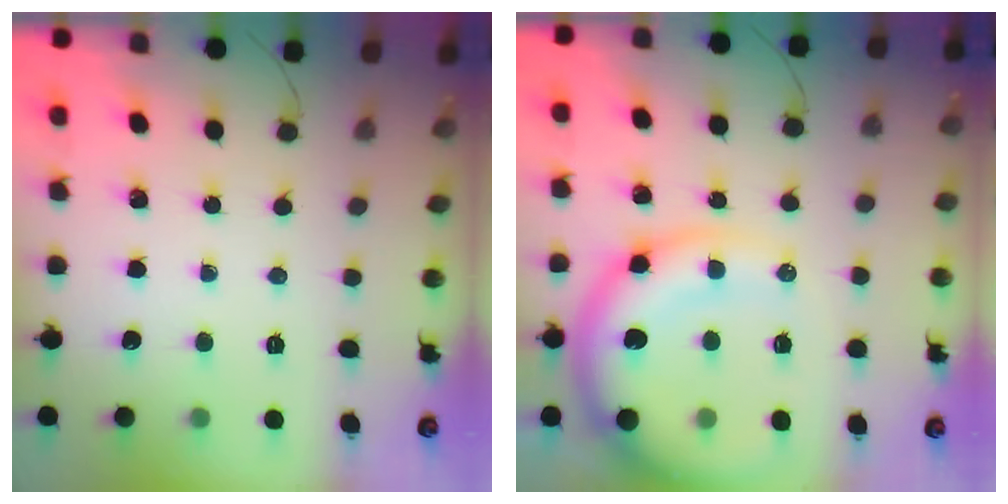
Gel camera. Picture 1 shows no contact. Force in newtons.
{"total": 17.3, "press": 16.9, "slide": 3.9}